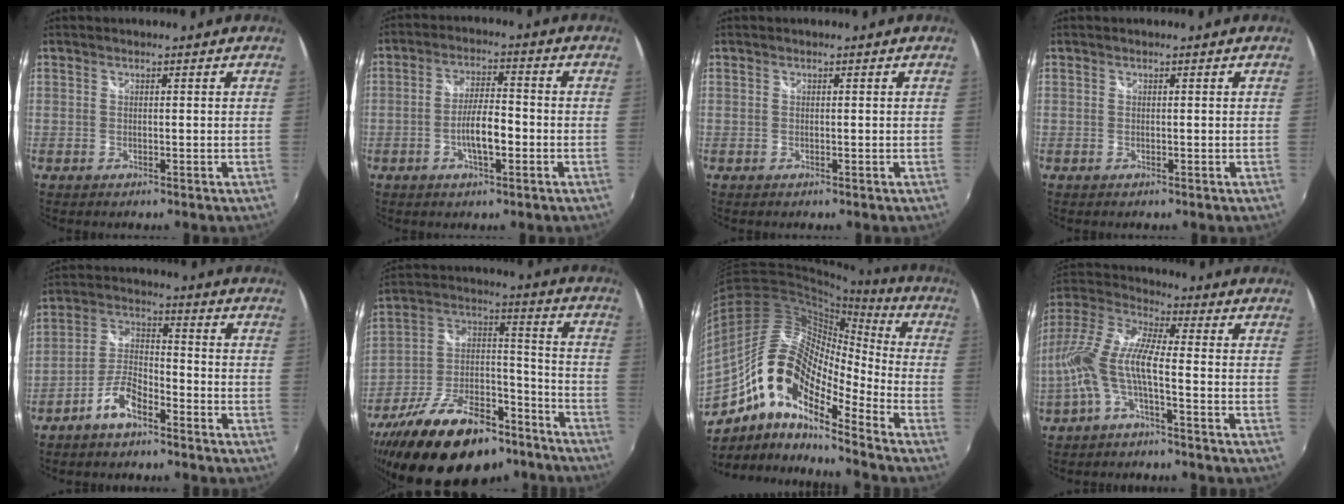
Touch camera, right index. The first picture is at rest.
{"total": 6.5, "force": [-2.2, 1.8, 5.9], "torque": [-0.110, 0.003, -0.035]}
{"total": 0.0}
{"total": 0.0}
{"total": 6.9, "force": [-4.9, 2.3, 4.3], "torque": [-0.100, 0.016, -0.093]}
{"total": 26.5, "force": [-18.0, 12.5, 15.0], "torque": [-0.284, 0.012, -0.272]}
{"total": 19.1, "force": [-9.7, 7.3, 14.8], "torque": [-0.253, -0.011, -0.197]}
{"total": 12.3, "force": [-3.2, 3.1, 11.5], "torque": [-0.233, 0.002, -0.066]}